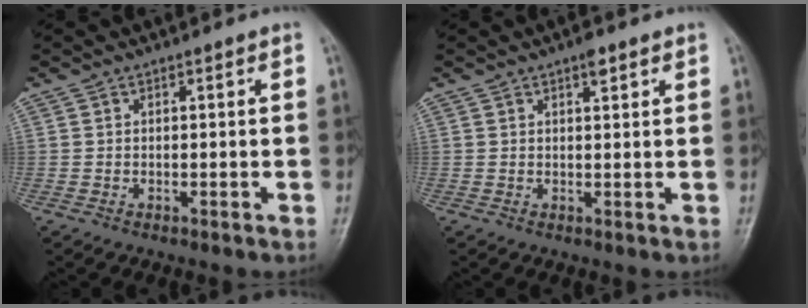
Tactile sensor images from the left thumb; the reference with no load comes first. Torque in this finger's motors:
{"motor_torque": [0.56, 0.22, 0.19, -0.31, 0.01]}